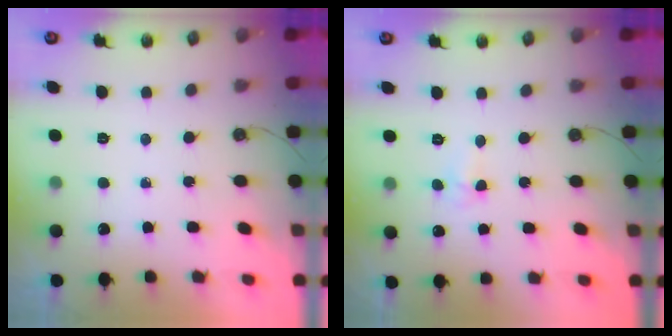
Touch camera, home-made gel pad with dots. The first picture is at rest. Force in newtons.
{"total": 4.3, "press": 2.9, "slide": 3.2}